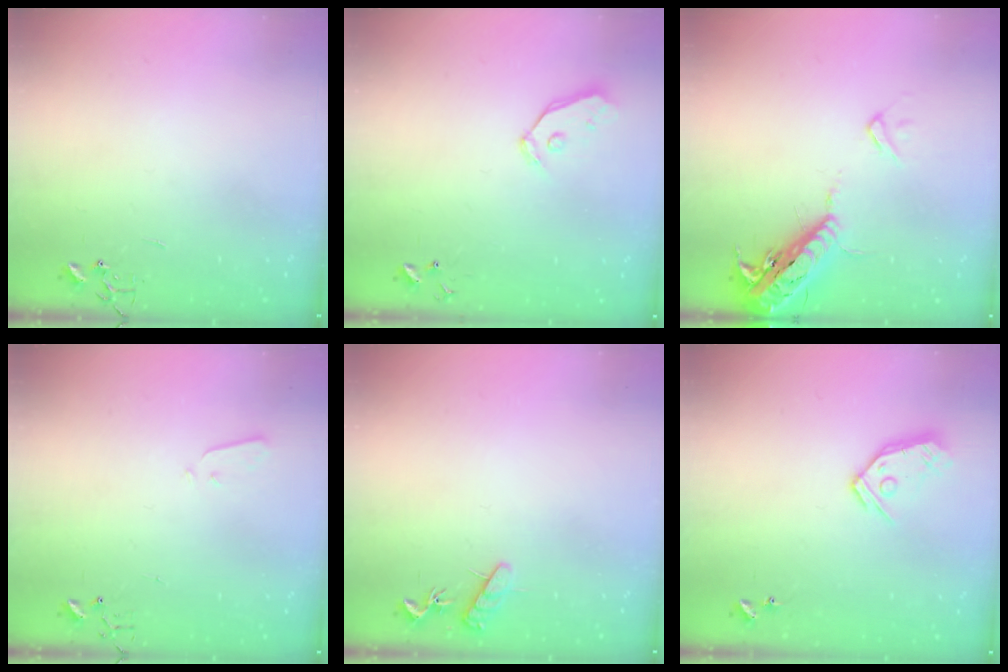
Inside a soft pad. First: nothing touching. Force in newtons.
{"total": 4.8, "press": 4.8, "slide": 0.5}
{"total": 18.4, "press": 18.0, "slide": 4.0}
{"total": 2.1, "press": 2.0, "slide": 0.4}
{"total": 8.1, "press": 8.1, "slide": 0.6}
{"total": 9.9, "press": 9.9, "slide": 0.8}